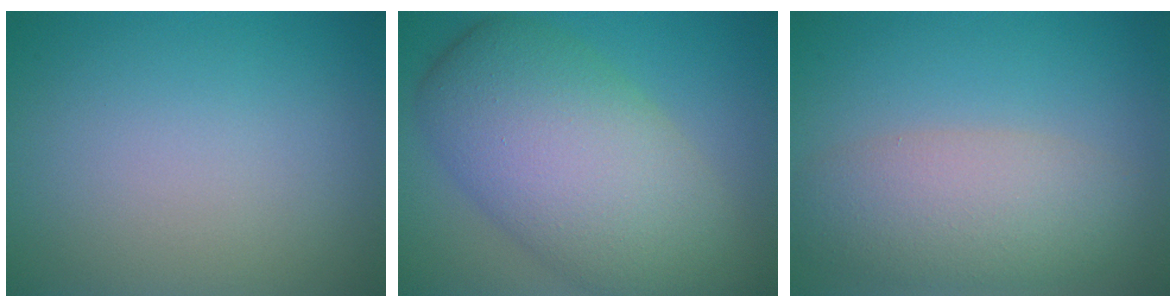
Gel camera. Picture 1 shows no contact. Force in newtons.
{"total": 11.2, "press": 11.2, "slide": 0.8}
{"total": 5.5, "press": 5.5, "slide": 0.3}